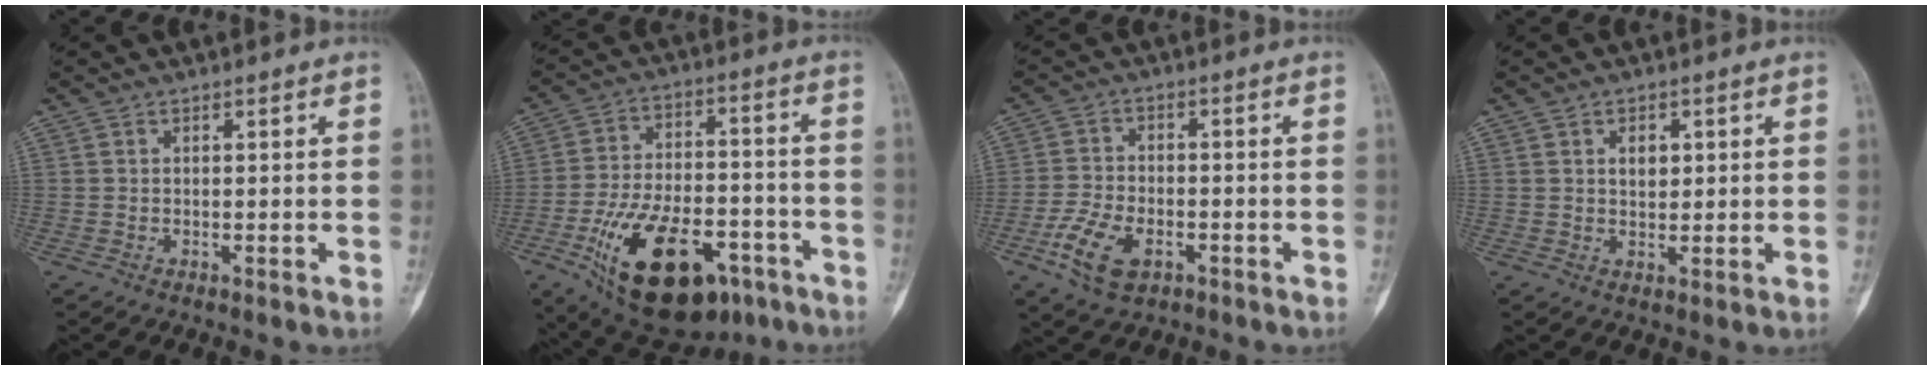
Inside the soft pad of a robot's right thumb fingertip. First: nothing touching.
{"total": 23.9, "force": [-11.4, 12.2, 17.1], "torque": [-0.298, 0.040, -0.172]}
{"total": 9.0, "force": [-4.0, 5.1, 6.2], "torque": [-0.125, 0.009, -0.075]}
{"total": 3.0, "force": [0.9, 2.0, 2.0], "torque": [-0.015, -0.002, 0.015]}